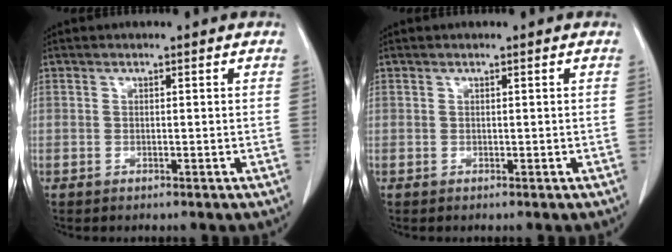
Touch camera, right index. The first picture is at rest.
{"total": 0.0}